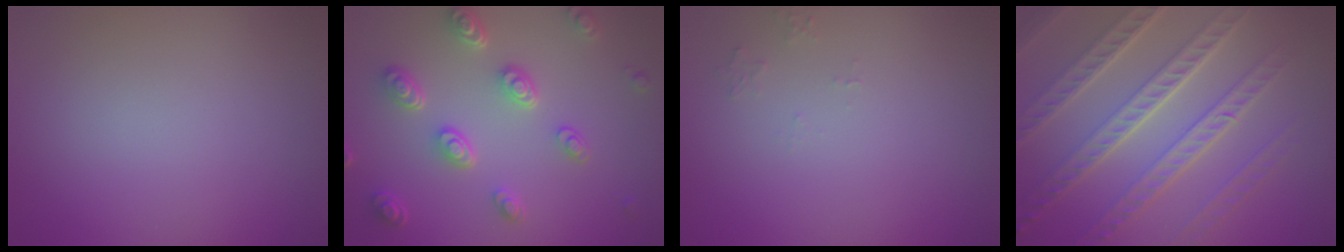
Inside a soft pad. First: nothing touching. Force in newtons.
{"total": 4.6, "press": 3.6, "slide": 2.8}
{"total": 0.8, "press": 0.7, "slide": 0.2}
{"total": 7.8, "press": 5.5, "slide": 5.6}